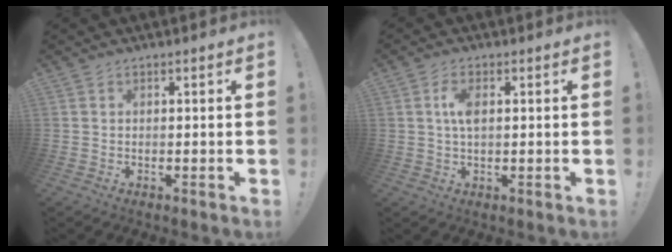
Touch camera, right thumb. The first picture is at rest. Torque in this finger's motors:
{"motor_torque": [0.33, 0.00, 0.69, -0.23, 0.16]}